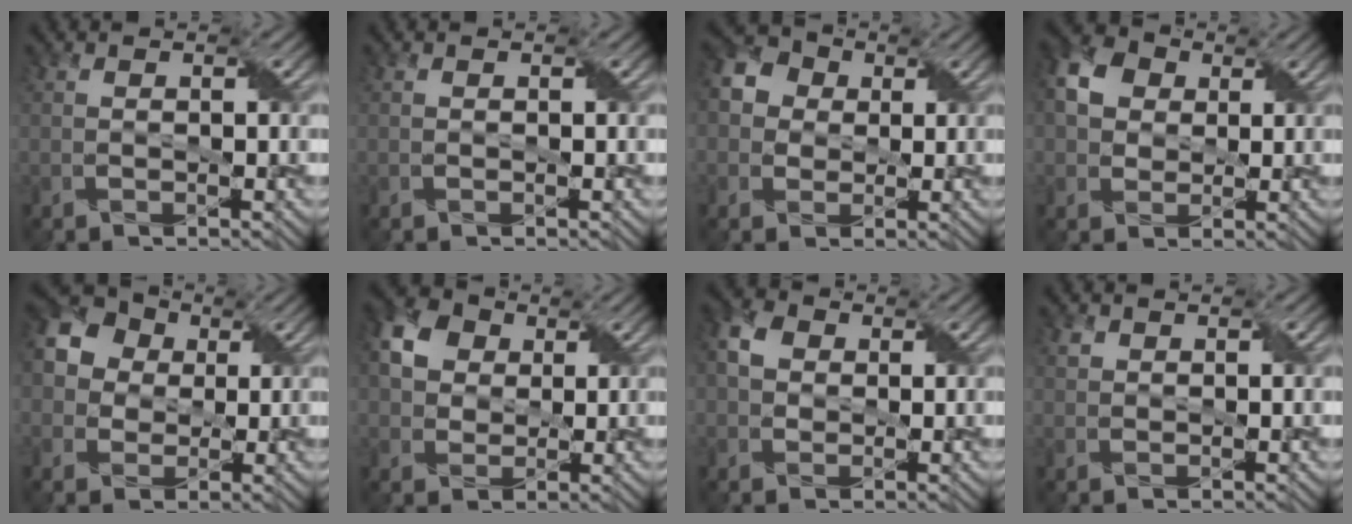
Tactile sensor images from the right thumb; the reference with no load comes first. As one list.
[{"total": 0.0}, {"total": 6.1, "force": [1.2, 5.3, 2.6], "torque": [-0.083, 0.019, 0.005]}, {"total": 6.8, "force": [1.8, 5.4, 3.6], "torque": [-0.098, 0.015, 0.023]}, {"total": 10.6, "force": [3.0, 9.0, 4.6], "torque": [-0.145, 0.040, 0.032]}, {"total": 7.4, "force": [2.3, 5.8, 3.9], "torque": [-0.106, 0.017, 0.033]}, {"total": 4.3, "force": [1.0, 3.5, 2.4], "torque": [-0.062, 0.012, 0.011]}, {"total": 1.0, "force": [0.6, 0.7, 0.2], "torque": [-0.007, 0.003, 0.013]}]